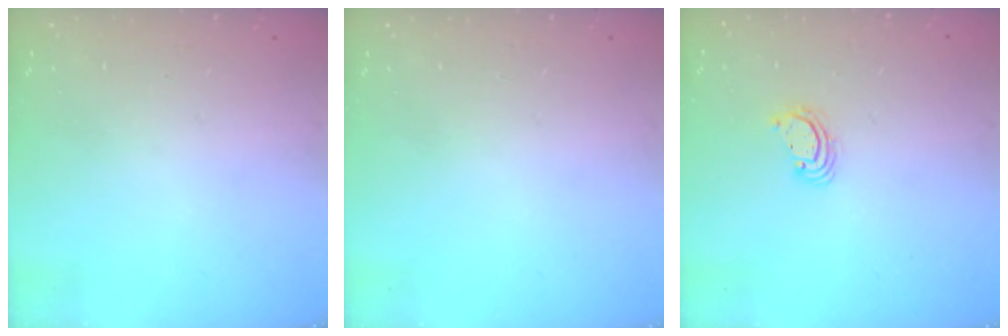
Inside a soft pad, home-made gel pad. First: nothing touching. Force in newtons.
{"total": 0.0}
{"total": 2.2, "press": 2.2, "slide": 0.2}